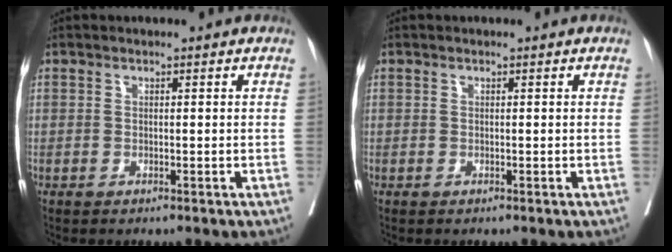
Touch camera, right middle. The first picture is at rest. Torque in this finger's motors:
{"motor_torque": [0.00, 0.00, 0.00, 0.00]}